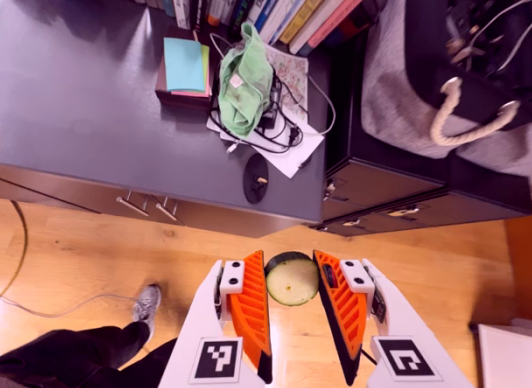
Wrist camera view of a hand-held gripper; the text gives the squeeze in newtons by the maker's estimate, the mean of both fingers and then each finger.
{"total": 6.7, "left": 7.5, "right": 5.9}